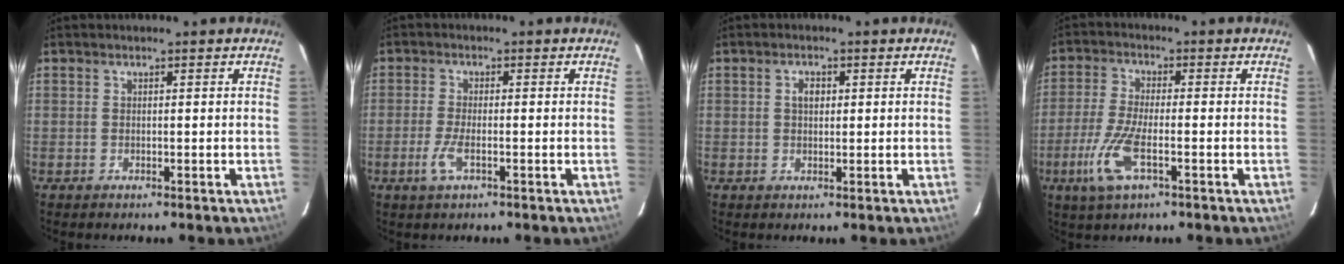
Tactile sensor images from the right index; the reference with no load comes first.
{"total": 4.0, "force": [-1.8, 1.1, 3.4], "torque": [-0.079, -0.003, -0.036]}
{"total": 2.1, "force": [0.5, 1.4, 1.4], "torque": [-0.024, 0.007, 0.007]}
{"total": 8.7, "force": [-3.6, 2.4, 7.6], "torque": [-0.174, -0.009, -0.071]}